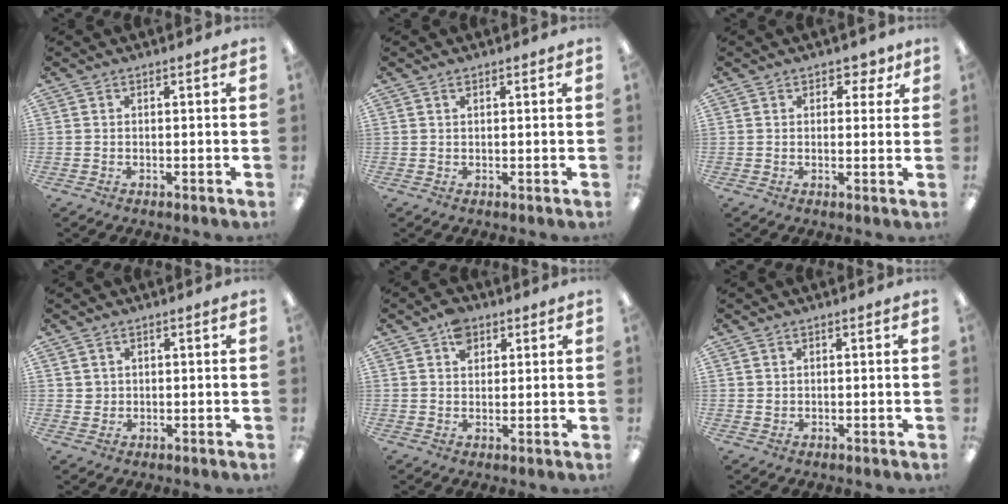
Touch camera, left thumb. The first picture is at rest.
{"total": 0.6, "force": [0.3, 0.2, 0.5], "torque": [-0.012, 0.000, 0.006]}
{"total": 3.2, "force": [1.8, 2.3, 1.3], "torque": [0.003, -0.006, 0.026]}
{"total": 1.6, "force": [0.8, 1.4, 0.2], "torque": [-0.006, 0.000, 0.016]}
{"total": 5.3, "force": [2.9, 3.6, 2.6], "torque": [-0.035, -0.002, 0.050]}
{"total": 0.8, "force": [0.3, 0.7, 0.1], "torque": [-0.004, 0.002, 0.005]}